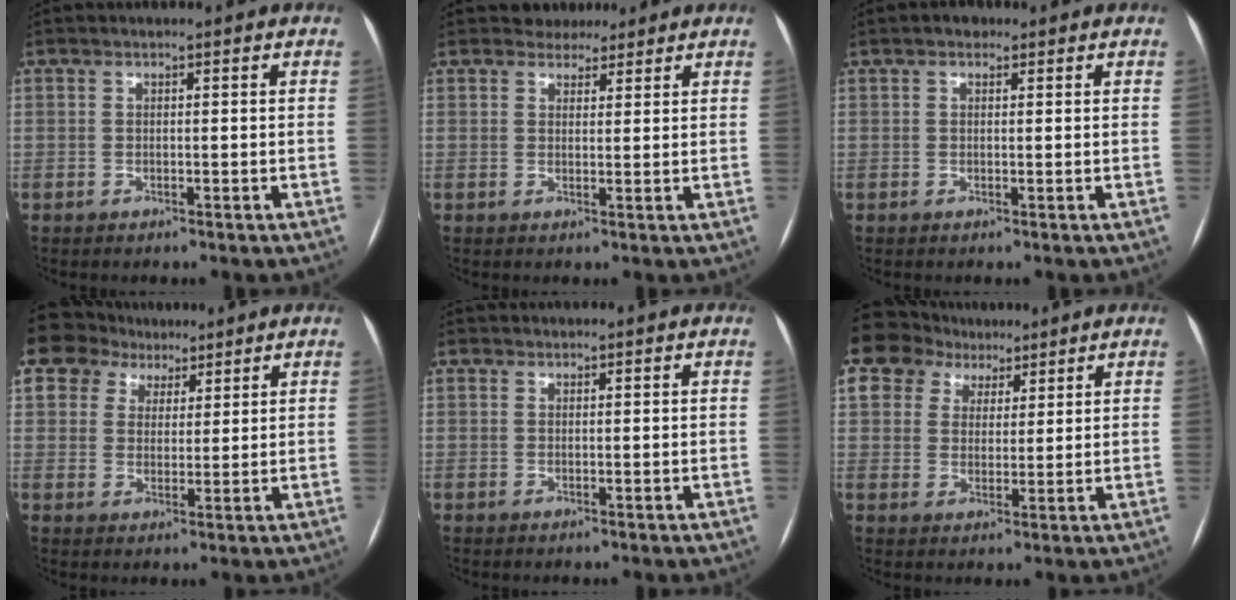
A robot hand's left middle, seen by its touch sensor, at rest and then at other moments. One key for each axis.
{"total": 3.2, "fx": 2.8, "fy": 1.6, "fz": -0.1, "tx": 0.004, "ty": 0.005, "tz": 0.039}
{"total": 1.4, "fx": 0.9, "fy": 0.9, "fz": 0.5, "tx": -0.011, "ty": 0.009, "tz": 0.011}
{"total": 6.2, "fx": 4.6, "fy": 4.1, "fz": 0.7, "tx": -0.003, "ty": 0.023, "tz": 0.082}
{"total": 2.1, "fx": -0.7, "fy": -1.5, "fz": -1.4, "tx": 0.046, "ty": -0.017, "tz": -0.016}
{"total": 9.7, "fx": 6.4, "fy": 6.9, "fz": 2.6, "tx": -0.060, "ty": 0.038, "tz": 0.116}